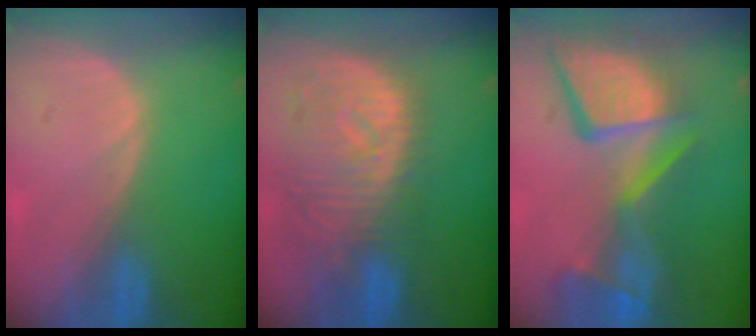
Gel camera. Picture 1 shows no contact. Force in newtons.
{"total": 11.2, "press": 9.7, "slide": 5.5}
{"total": 13.9, "press": 11.3, "slide": 8.1}